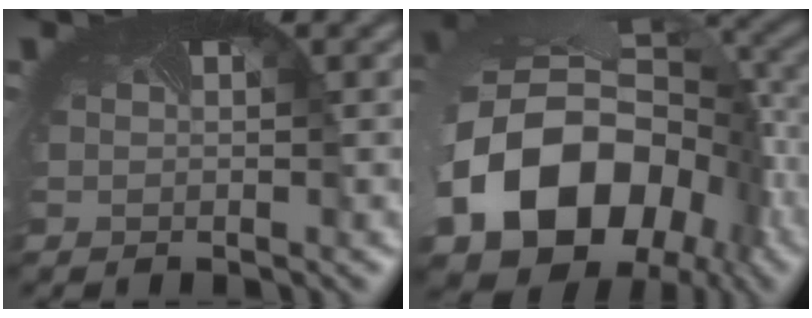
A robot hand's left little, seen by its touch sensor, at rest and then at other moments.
{"total": 18.0, "force": [-5.6, 14.1, 9.7], "torque": [-0.238, -0.045, -0.089]}